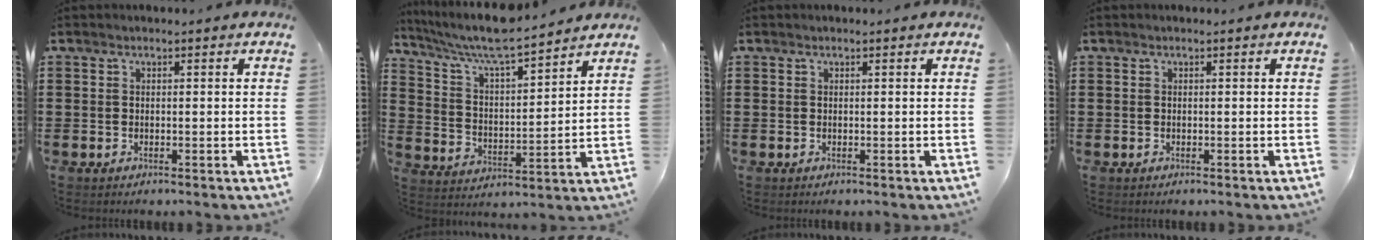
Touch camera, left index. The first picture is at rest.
{"total": 8.1, "force": [7.2, 0.7, 3.7], "torque": [-0.100, -0.035, 0.121]}
{"total": 0.0}
{"total": 0.0}